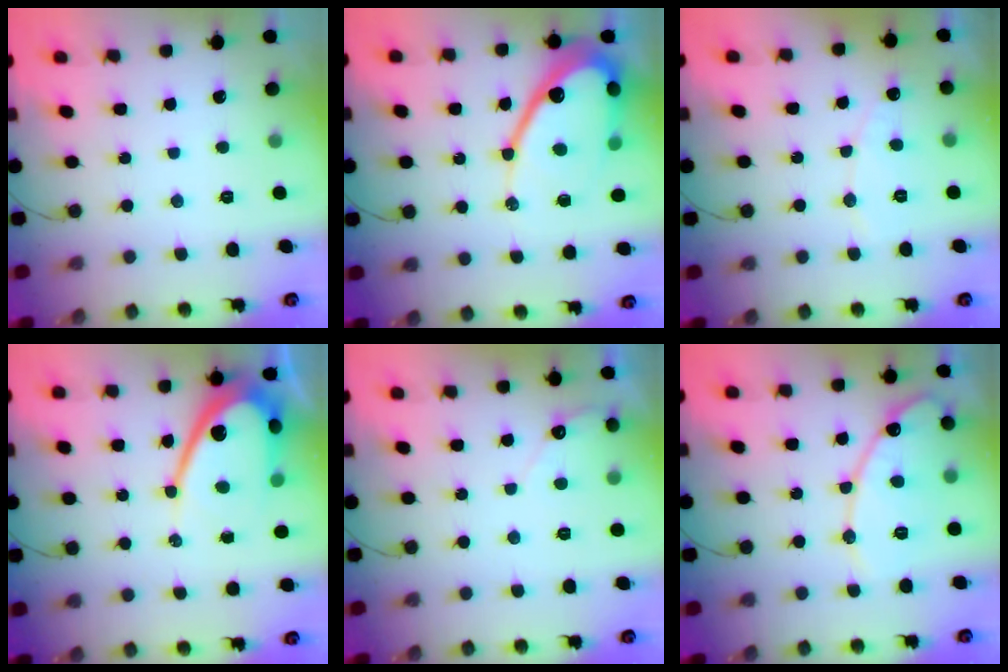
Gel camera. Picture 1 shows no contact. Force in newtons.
{"total": 17.4, "press": 17.3, "slide": 1.4}
{"total": 5.4, "press": 5.4, "slide": 0.4}
{"total": 14.8, "press": 14.8, "slide": 1.0}
{"total": 2.8, "press": 2.8, "slide": 0.1}
{"total": 13.9, "press": 13.9, "slide": 0.9}